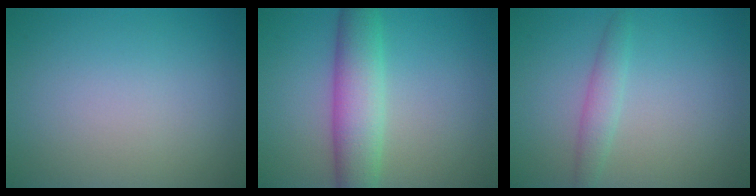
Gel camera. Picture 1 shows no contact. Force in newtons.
{"total": 5.7, "press": 5.7, "slide": 0.1}
{"total": 1.8, "press": 1.8, "slide": 0.1}